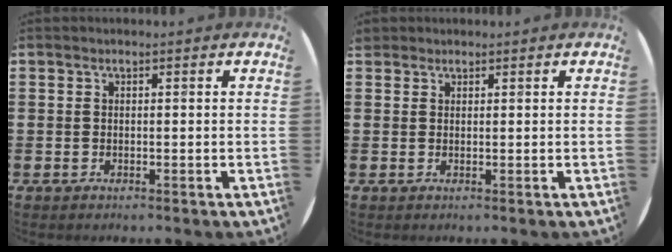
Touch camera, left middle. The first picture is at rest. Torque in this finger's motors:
{"motor_torque": [-0.05, 0.05, -0.01, 0.00]}